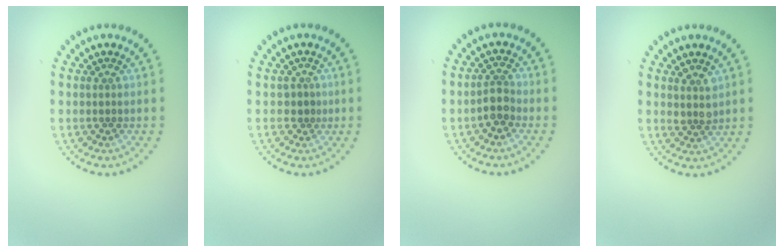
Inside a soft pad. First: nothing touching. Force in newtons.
{"total": 0.9, "press": 0.7, "slide": 0.6}
{"total": 2.0, "press": 1.7, "slide": 1.0}
{"total": 1.6, "press": 1.4, "slide": 0.8}